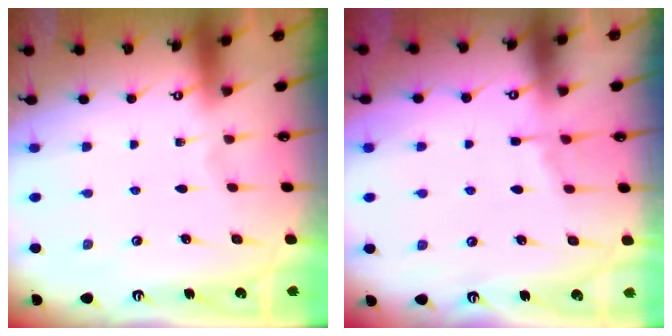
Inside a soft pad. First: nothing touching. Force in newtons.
{"total": 3.3, "press": 3.3, "slide": 0.3}